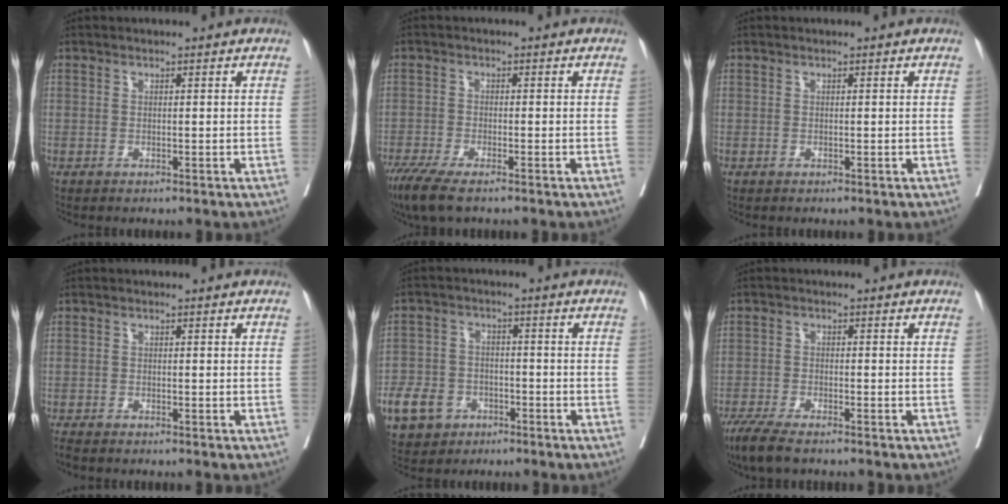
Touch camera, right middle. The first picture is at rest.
{"total": 6.2, "force": [-4.5, 1.1, 4.1], "torque": [-0.073, -0.016, -0.078]}
{"total": 0.0}
{"total": 1.8, "force": [-1.7, 0.3, 0.7], "torque": [-0.014, -0.005, -0.026]}
{"total": 7.9, "force": [-4.1, 6.0, 3.0], "torque": [-0.076, 0.004, -0.066]}
{"total": 5.9, "force": [-4.6, 1.1, 3.5], "torque": [-0.063, -0.014, -0.081]}